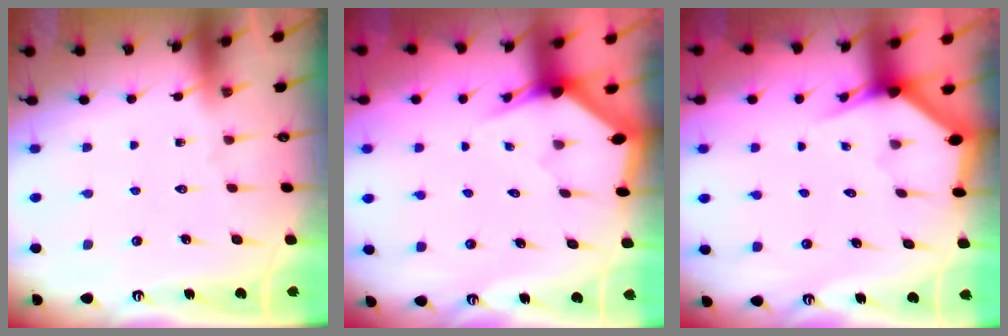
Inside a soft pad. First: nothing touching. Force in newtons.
{"total": 2.9, "press": 2.9, "slide": 0.2}
{"total": 2.9, "press": 2.9, "slide": 0.2}